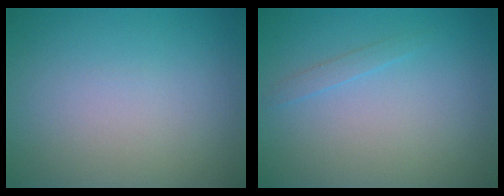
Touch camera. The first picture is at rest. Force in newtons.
{"total": 0.9, "press": 0.9, "slide": 0.0}